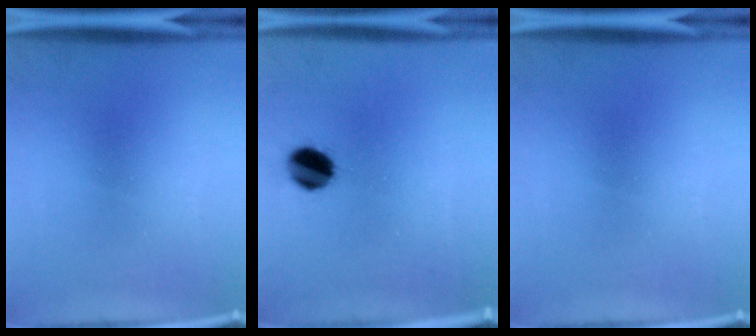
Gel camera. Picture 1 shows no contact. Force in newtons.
{"total": 8.1}
{"total": 0.0}